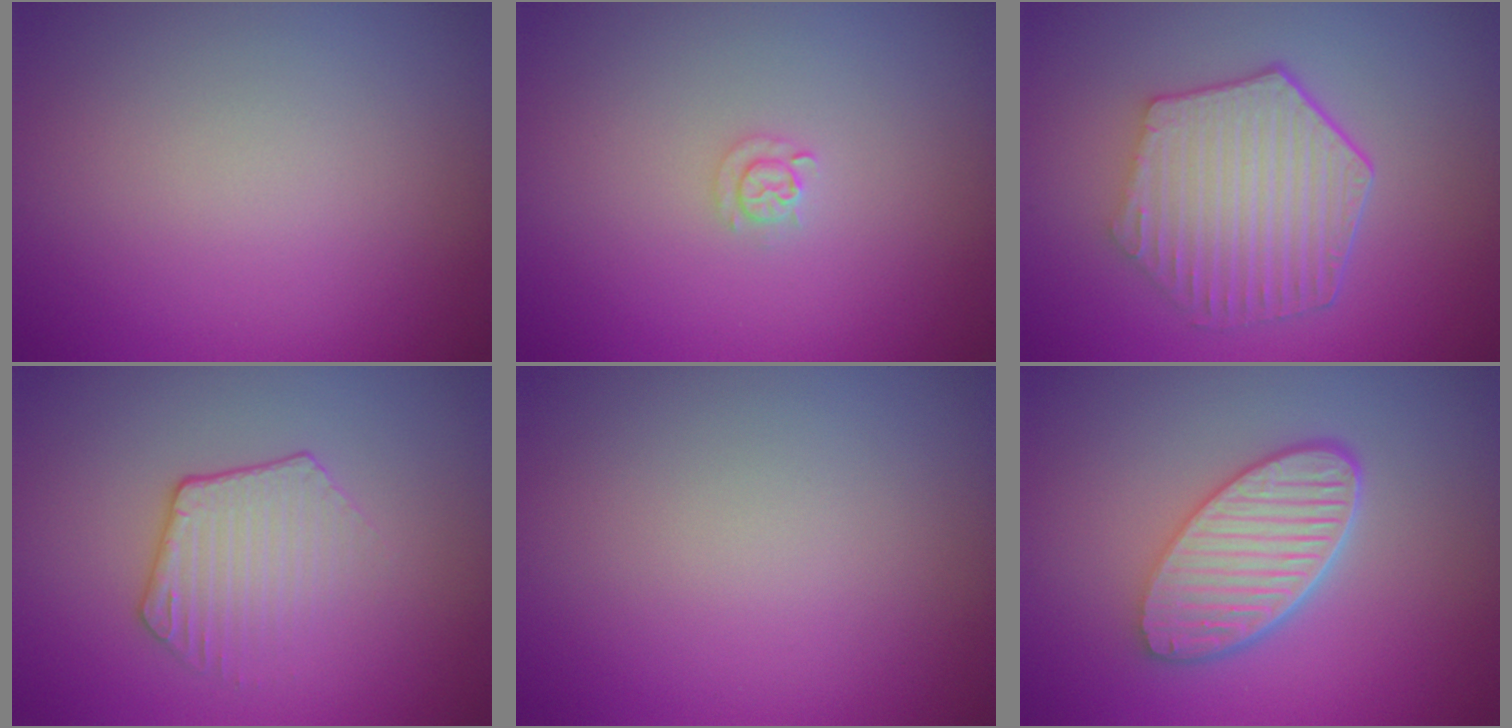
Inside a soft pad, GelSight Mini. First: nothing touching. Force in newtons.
{"total": 1.1, "press": 1.1, "slide": 0.2}
{"total": 6.4, "press": 4.9, "slide": 4.2}
{"total": 2.3, "press": 1.8, "slide": 1.4}
{"total": 0.0}
{"total": 5.8, "press": 4.5, "slide": 3.6}